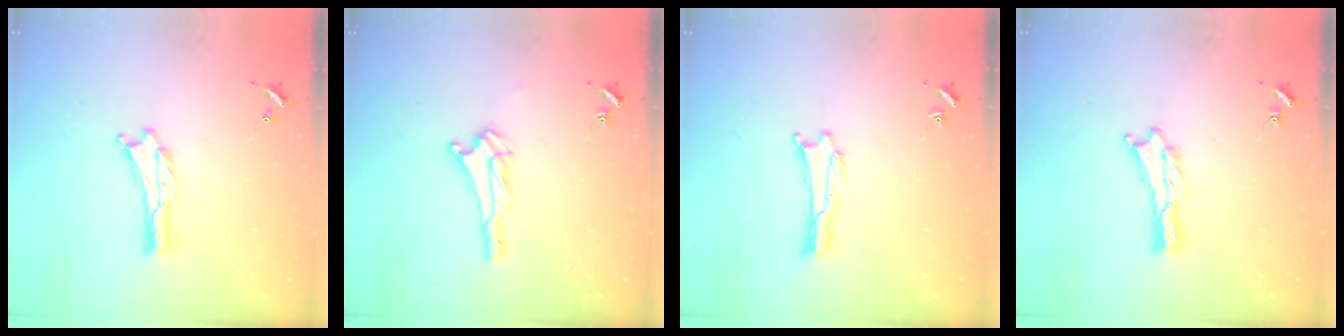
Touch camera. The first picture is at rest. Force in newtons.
{"total": 3.6, "press": 3.6, "slide": 0.4}
{"total": 0.0}
{"total": 0.0}